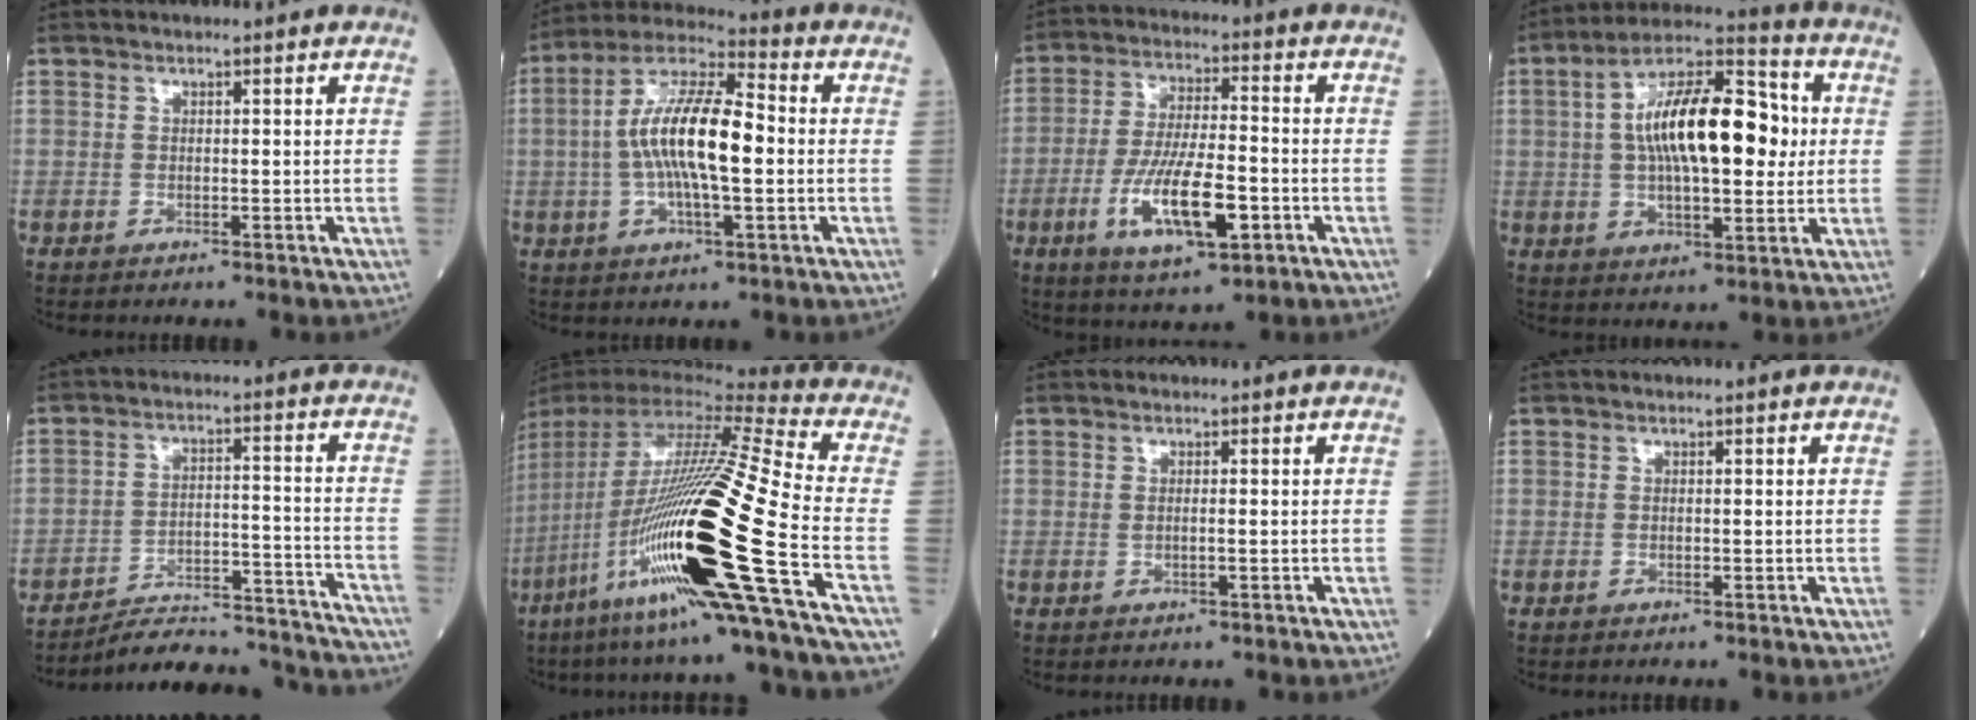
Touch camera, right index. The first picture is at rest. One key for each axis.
{"total": 13.8, "fx": -0.3, "fy": 3.3, "fz": 13.4, "tx": -0.261, "ty": 0.017, "tz": -0.008}
{"total": 12.5, "fx": -4.1, "fy": 3.0, "fz": 11.4, "tx": -0.226, "ty": -0.012, "tz": -0.068}
{"total": 17.1, "fx": 2.0, "fy": 6.0, "fz": 15.9, "tx": -0.278, "ty": 0.034, "tz": 0.032}
{"total": 17.6, "fx": -17.2, "fy": 0.7, "fz": 3.5, "tx": -0.051, "ty": 0.017, "tz": -0.245}
{"total": 30.6, "fx": -9.6, "fy": 0.3, "fz": 29.1, "tx": -0.541, "ty": -0.046, "tz": -0.183}
{"total": 0.7, "fx": 0.0, "fy": -0.2, "fz": 0.7, "tx": -0.017, "ty": -0.001, "tz": 0.002}
{"total": 0.0}